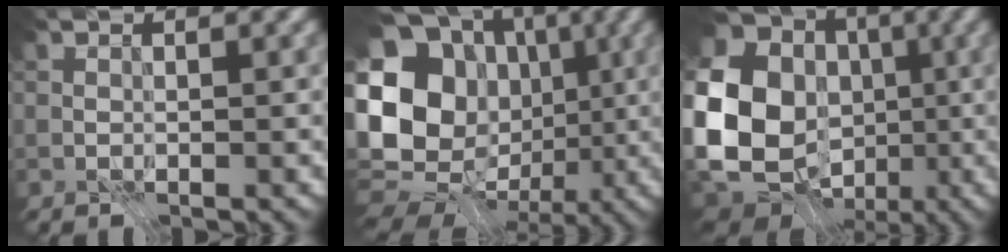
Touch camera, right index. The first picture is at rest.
{"total": 19.3, "force": [0.0, 16.6, 9.8], "torque": [-0.200, 0.021, -0.032]}
{"total": 20.2, "force": [-1.6, 17.4, 10.1], "torque": [-0.231, -0.008, -0.065]}